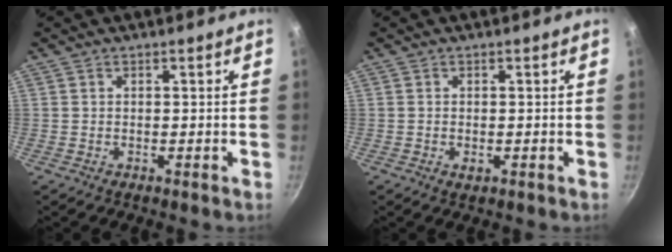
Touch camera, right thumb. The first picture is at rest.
{"total": 1.3, "force": [-0.3, 0.8, 1.0], "torque": [-0.017, -0.001, -0.005]}